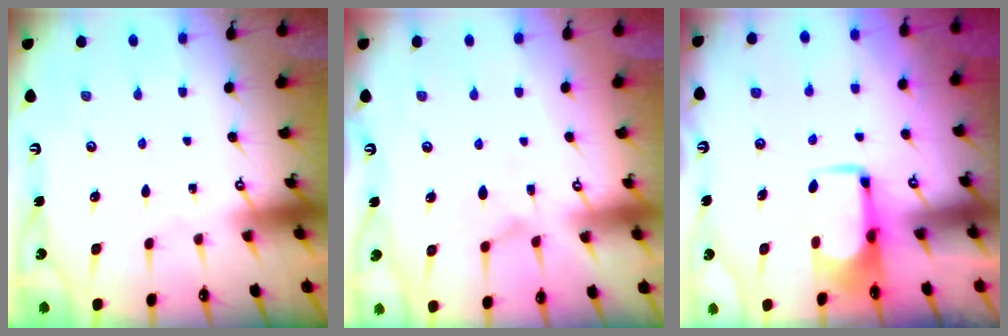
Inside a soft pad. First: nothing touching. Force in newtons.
{"total": 2.3, "press": 2.1, "slide": 0.9}
{"total": 1.8, "press": 1.7, "slide": 0.4}